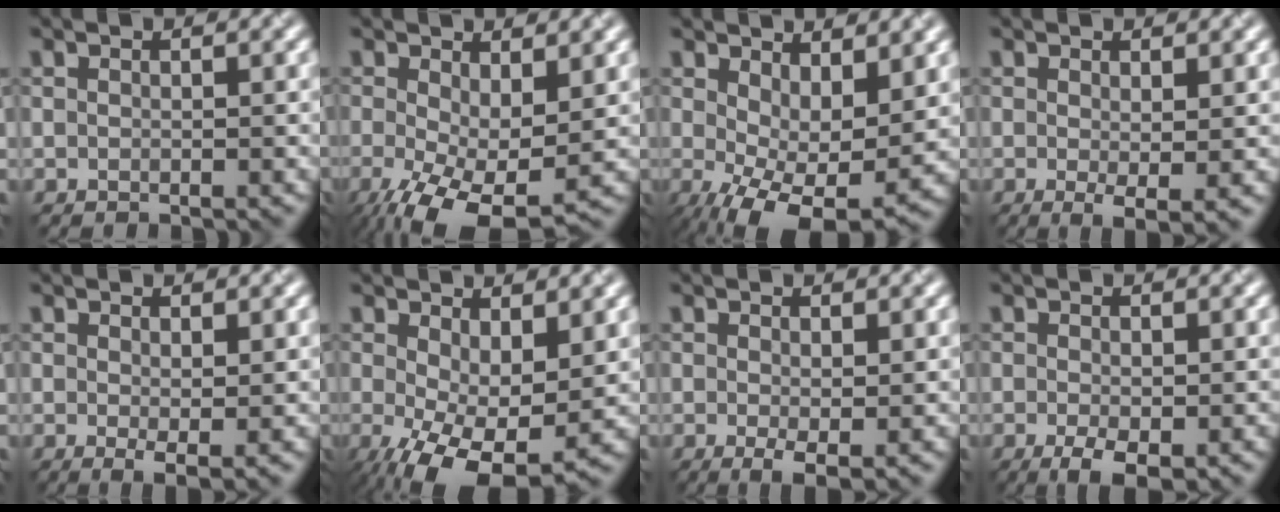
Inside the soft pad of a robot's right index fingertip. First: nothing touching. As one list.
[{"total": 8.3, "force": [-2.5, 3.7, 6.9], "torque": [-0.149, -0.028, -0.033]}, {"total": 8.7, "force": [-0.5, 3.9, 7.7], "torque": [-0.129, -0.017, 0.001]}, {"total": 2.1, "force": [0.0, 0.3, 2.1], "torque": [-0.033, -0.013, 0.002]}, {"total": 1.8, "force": [0.1, 0.3, 1.8], "torque": [-0.027, -0.012, 0.003]}, {"total": 9.2, "force": [-2.2, 4.3, 7.9], "torque": [-0.151, -0.026, -0.026]}, {"total": 2.1, "force": [-0.3, 0.5, 2.0], "torque": [-0.035, -0.012, -0.004]}, {"total": 3.3, "force": [-1.2, 1.3, 2.8], "torque": [-0.047, -0.011, -0.017]}]